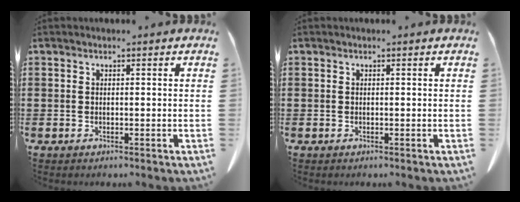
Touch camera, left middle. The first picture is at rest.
{"total": 0.0}